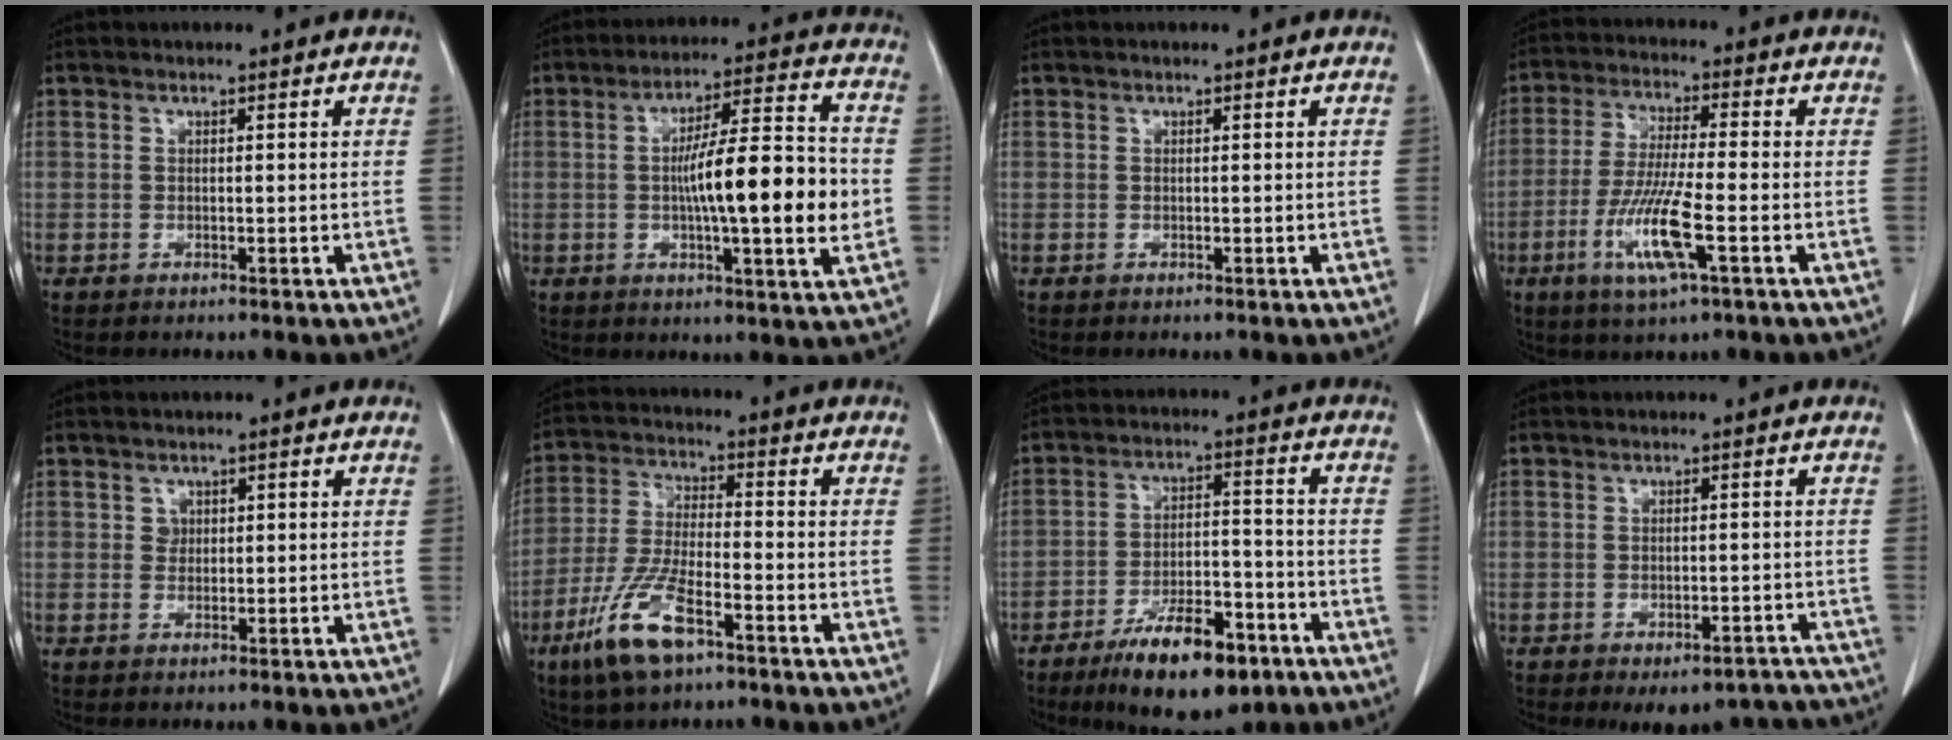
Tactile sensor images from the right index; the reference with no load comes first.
{"total": 15.7, "force": [-1.3, 1.5, 15.5], "torque": [-0.245, 0.007, -0.024]}
{"total": 0.0}
{"total": 10.4, "force": [-3.7, 0.6, 9.7], "torque": [-0.195, -0.016, -0.071]}
{"total": 1.5, "force": [0.4, 1.3, 0.5], "torque": [-0.004, 0.003, 0.009]}
{"total": 11.2, "force": [-6.4, 2.7, 8.8], "torque": [-0.187, -0.017, -0.121]}
{"total": 13.6, "force": [-8.6, 4.6, 9.4], "torque": [-0.153, 0.002, -0.138]}
{"total": 11.0, "force": [-9.2, 4.6, 3.7], "torque": [-0.034, 0.019, -0.105]}